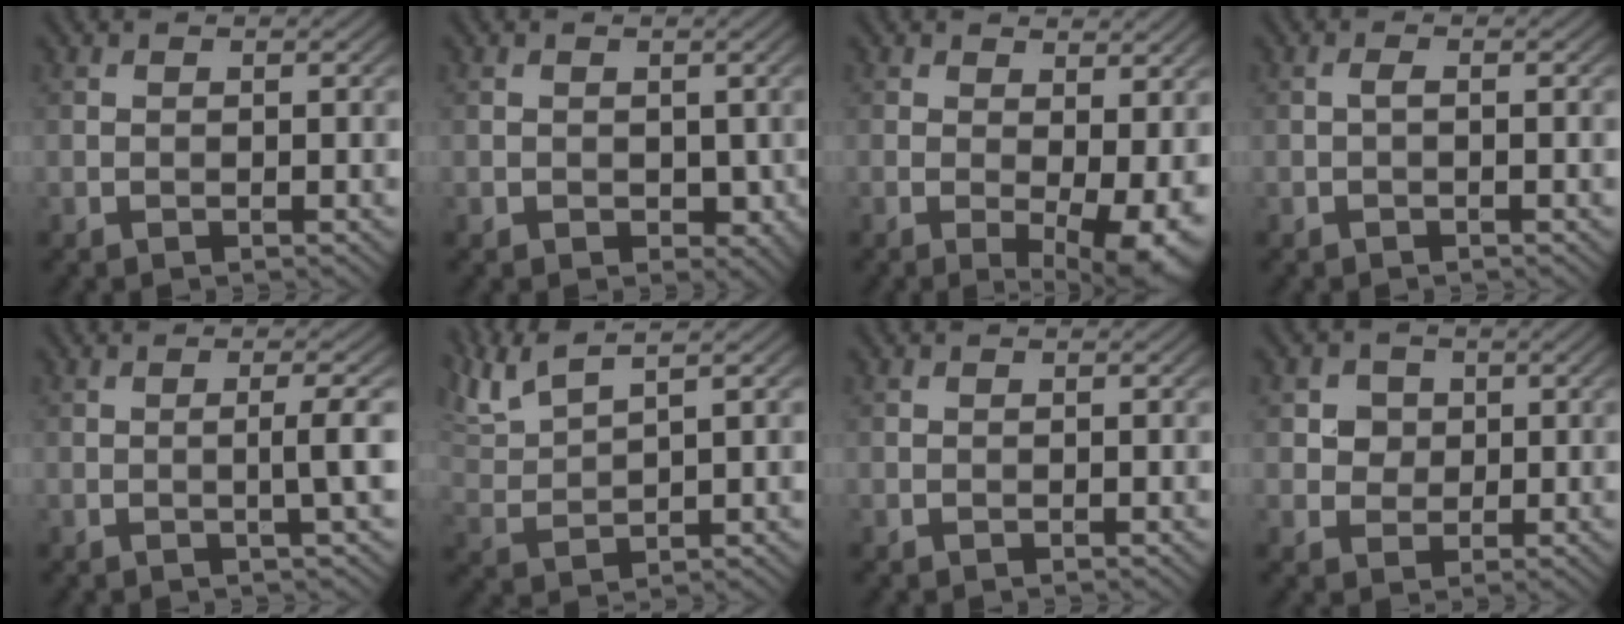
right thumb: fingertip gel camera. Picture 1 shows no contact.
{"total": 2.1, "force": [-0.1, 1.8, 1.1], "torque": [-0.023, -0.012, 0.002]}
{"total": 7.3, "force": [0.0, 2.4, 6.9], "torque": [-0.097, -0.007, 0.005]}
{"total": 0.8, "force": [-0.2, 0.1, 0.7], "torque": [-0.015, 0.002, -0.006]}
{"total": 2.7, "force": [0.0, 0.1, 2.7], "torque": [-0.047, 0.005, -0.006]}
{"total": 7.1, "force": [5.4, 1.4, 4.4], "torque": [-0.104, 0.023, 0.111]}
{"total": 0.0}
{"total": 3.5, "force": [1.0, 3.1, 1.2], "torque": [-0.041, -0.009, 0.023]}